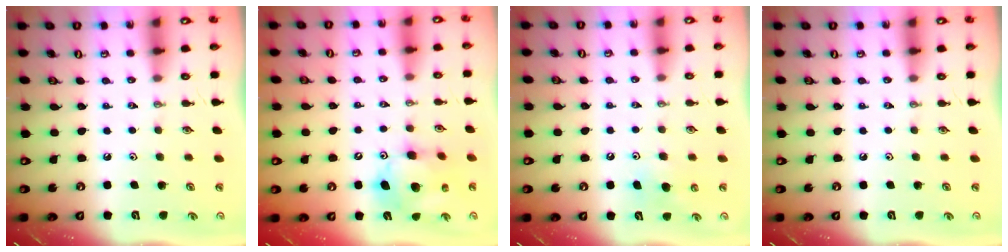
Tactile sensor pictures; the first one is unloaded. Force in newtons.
{"total": 11.9, "press": 11.8, "slide": 1.4}
{"total": 5.3, "press": 5.0, "slide": 1.7}
{"total": 0.0}